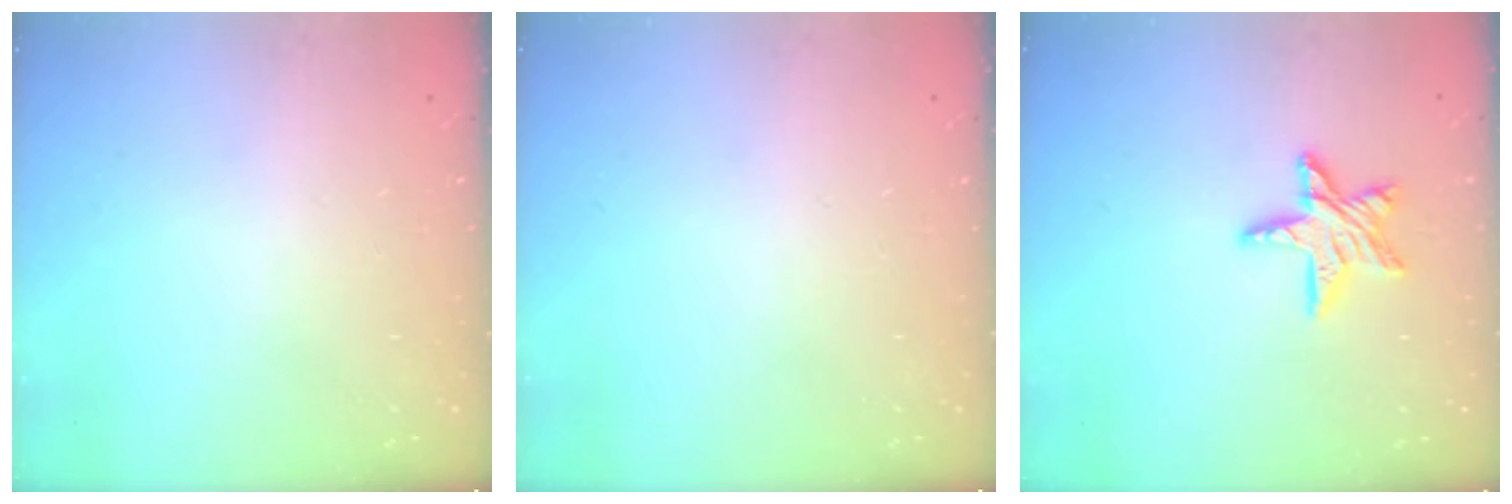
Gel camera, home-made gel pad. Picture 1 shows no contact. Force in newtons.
{"total": 0.0}
{"total": 10.6, "press": 10.5, "slide": 0.9}